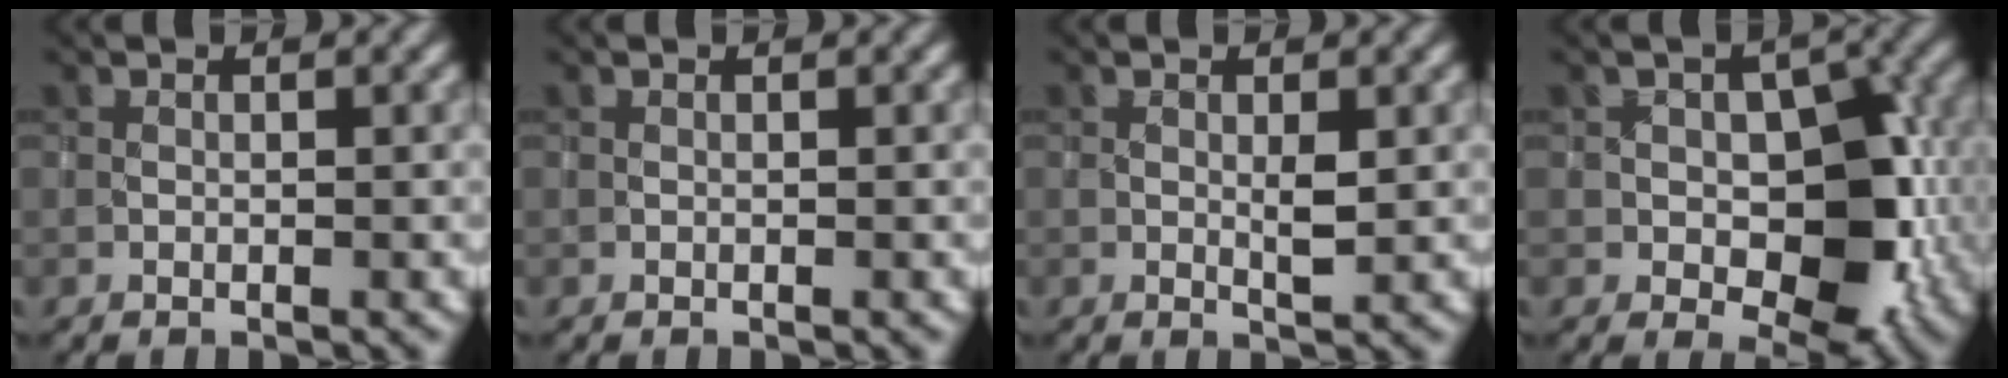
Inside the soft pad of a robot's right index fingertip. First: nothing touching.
{"total": 0.0}
{"total": 1.8, "force": [0.2, 0.6, 1.6], "torque": [-0.032, -0.004, 0.005]}
{"total": 8.6, "force": [-1.3, 5.7, 6.3], "torque": [-0.073, 0.004, -0.019]}